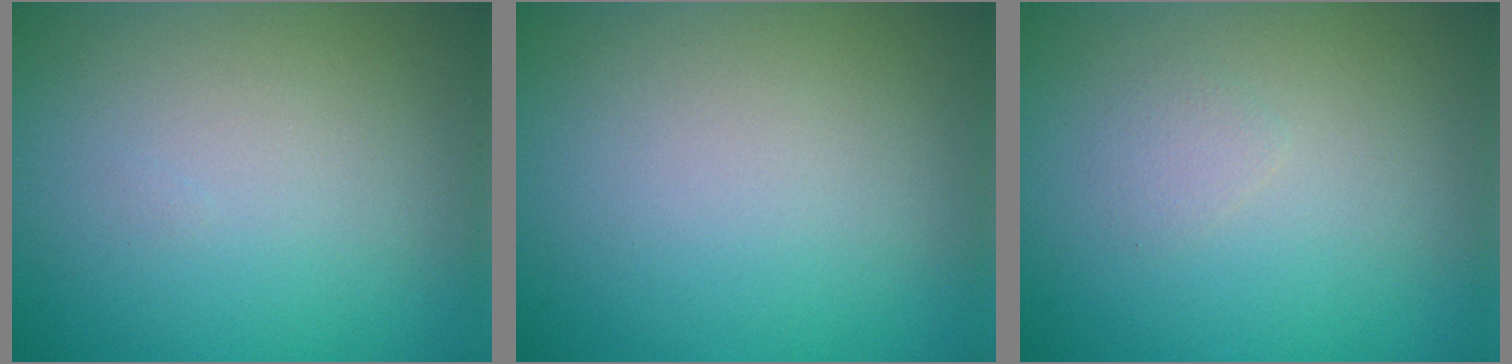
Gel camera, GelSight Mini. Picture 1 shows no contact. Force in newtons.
{"total": 0.0}
{"total": 0.8, "press": 0.8, "slide": 0.0}